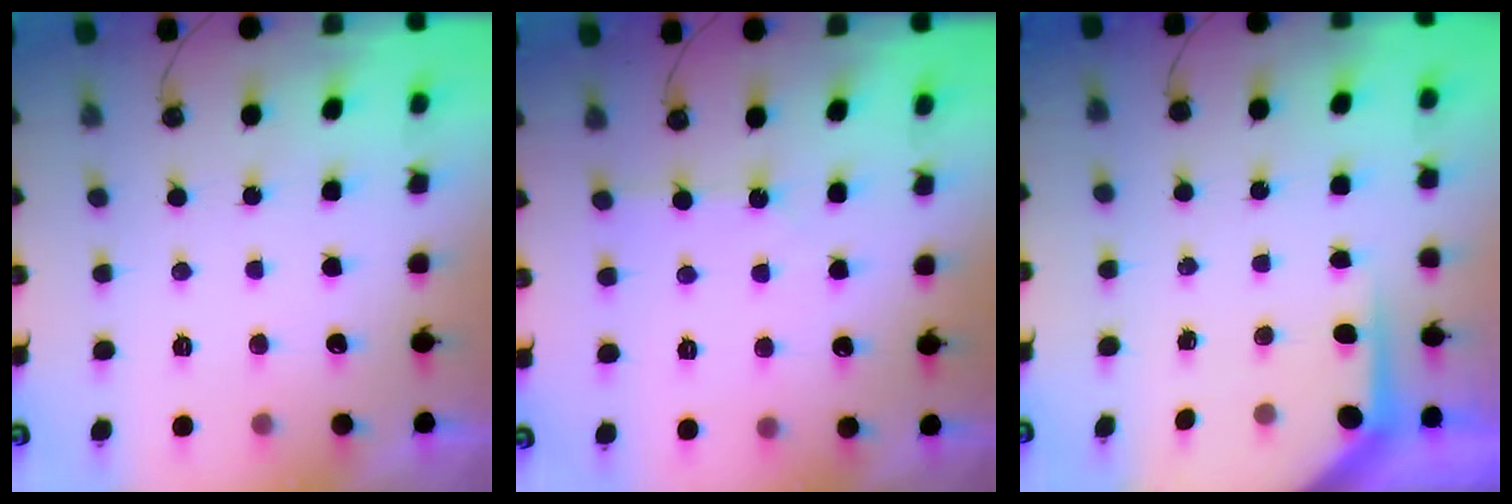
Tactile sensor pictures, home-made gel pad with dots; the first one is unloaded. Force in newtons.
{"total": 1.6, "press": 1.6, "slide": 0.3}
{"total": 4.4, "press": 4.4, "slide": 0.1}